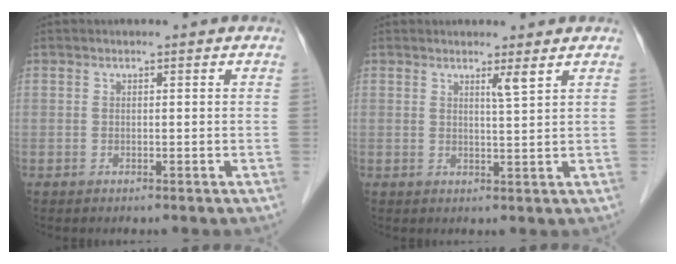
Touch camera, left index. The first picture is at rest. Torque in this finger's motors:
{"motor_torque": [0.30, -0.13, 0.08, 0.05]}